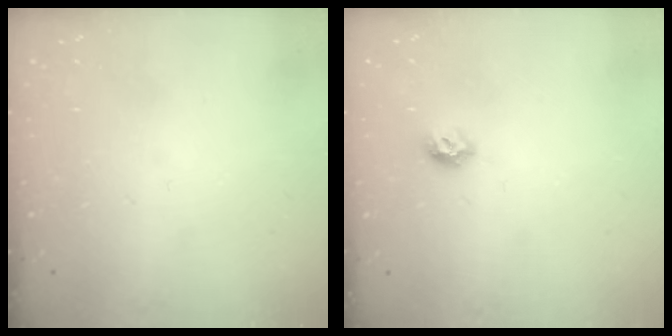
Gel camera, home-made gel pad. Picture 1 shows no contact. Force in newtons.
{"total": 6.4, "press": 6.3, "slide": 0.8}